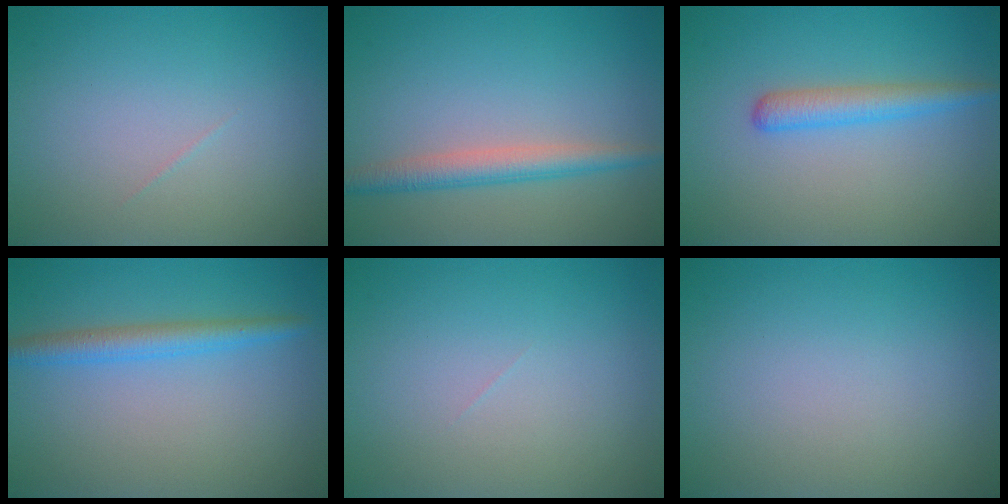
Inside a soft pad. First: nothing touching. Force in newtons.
{"total": 2.9, "press": 2.9, "slide": 0.1}
{"total": 2.5, "press": 2.5, "slide": 0.1}
{"total": 2.7, "press": 2.7, "slide": 0.1}
{"total": 0.0}
{"total": 0.0}